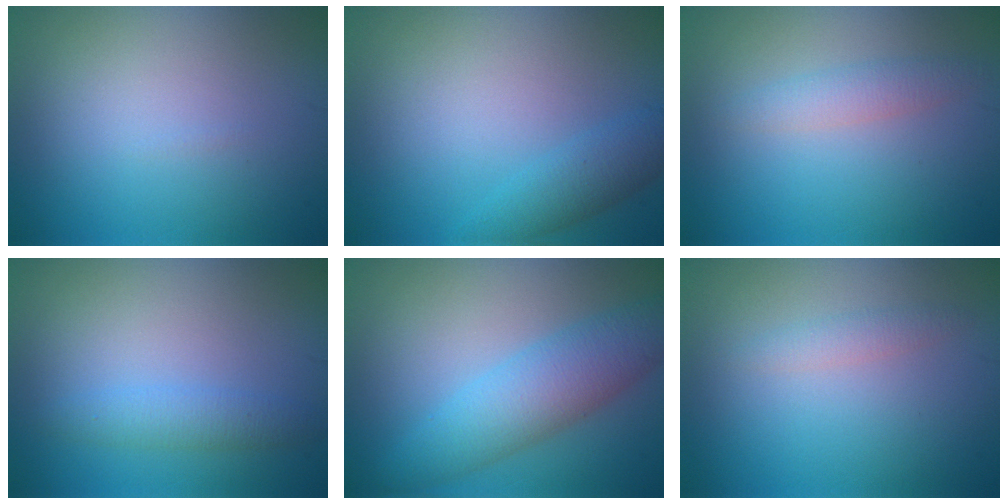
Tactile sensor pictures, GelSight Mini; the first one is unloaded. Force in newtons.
{"total": 2.6, "press": 2.6, "slide": 0.2}
{"total": 1.9, "press": 1.9, "slide": 0.0}
{"total": 2.0, "press": 2.0, "slide": 0.1}
{"total": 5.5, "press": 5.5, "slide": 0.1}
{"total": 1.2, "press": 1.2, "slide": 0.0}